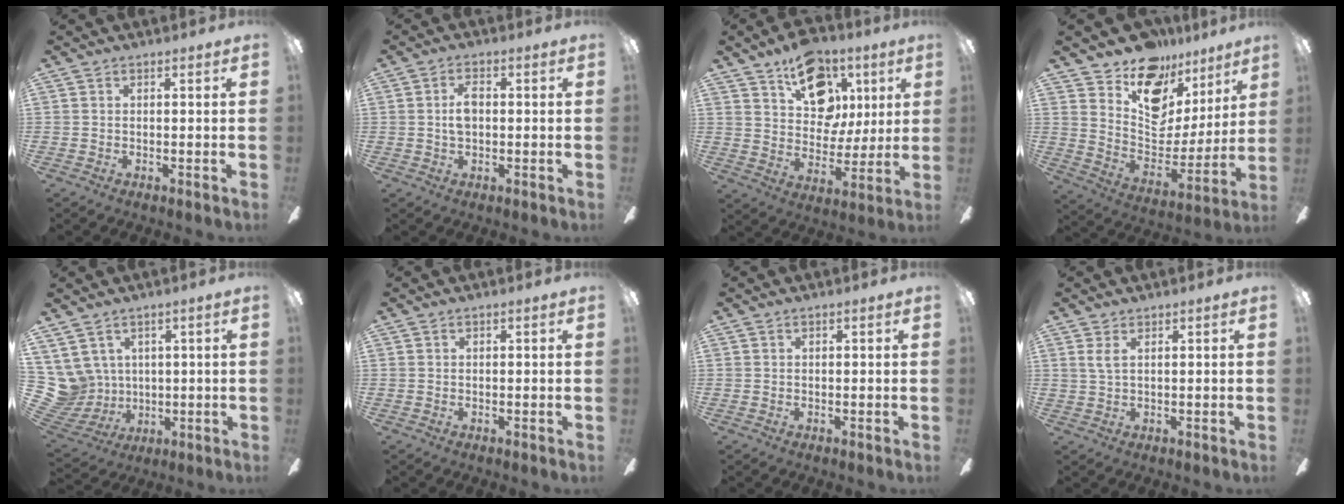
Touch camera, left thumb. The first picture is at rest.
{"total": 4.5, "force": [0.2, 2.5, 3.7], "torque": [-0.071, 0.004, -0.002]}
{"total": 18.0, "force": [9.0, 12.6, 9.2], "torque": [-0.123, -0.038, 0.165]}
{"total": 14.7, "force": [11.0, 8.4, 5.0], "torque": [-0.086, -0.087, 0.197]}
{"total": 9.6, "force": [3.4, 8.7, 2.4], "torque": [-0.112, -0.026, 0.071]}
{"total": 0.0}
{"total": 0.0}
{"total": 2.2, "force": [1.2, 0.6, 1.7], "torque": [-0.039, 0.000, 0.022]}